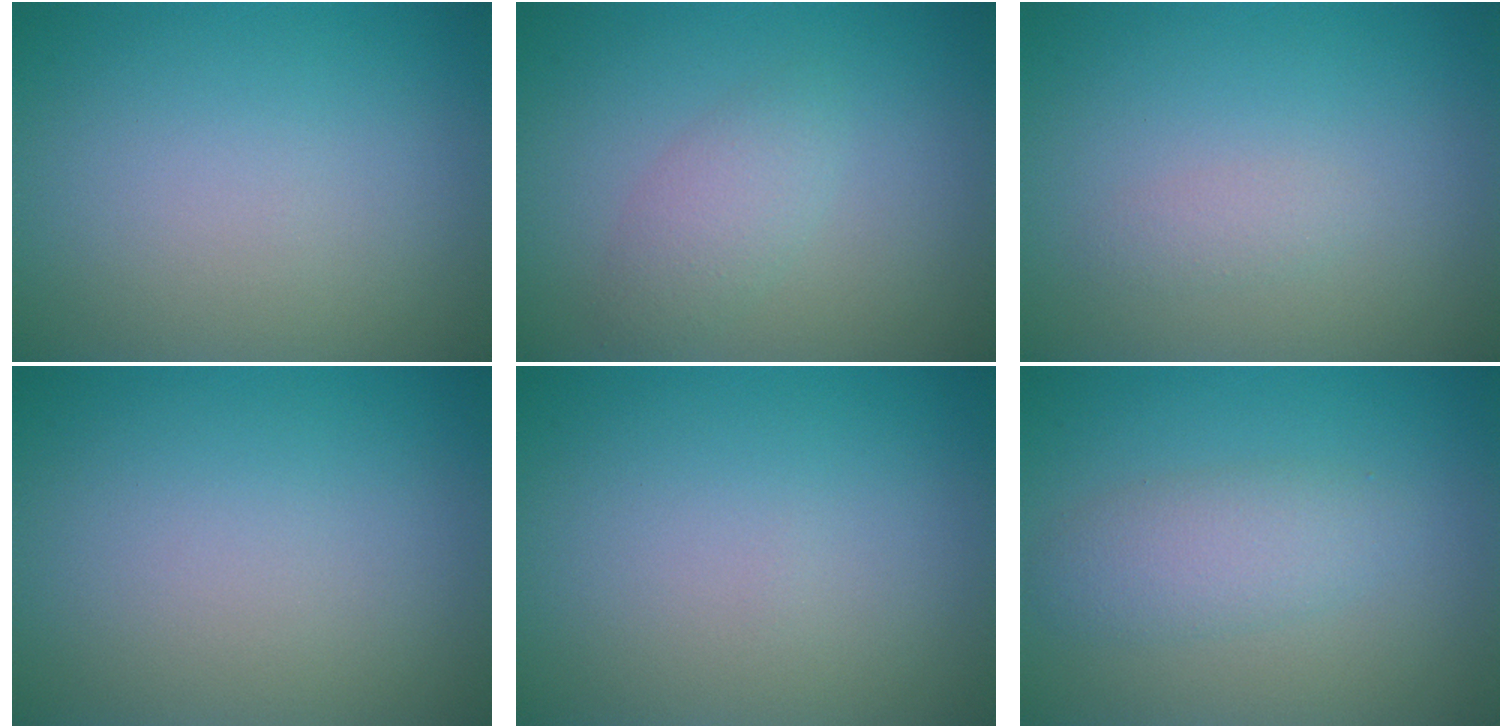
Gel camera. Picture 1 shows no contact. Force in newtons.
{"total": 2.1, "press": 2.1, "slide": 0.1}
{"total": 1.0, "press": 1.0, "slide": 0.0}
{"total": 0.0}
{"total": 0.0}
{"total": 2.8, "press": 2.8, "slide": 0.1}